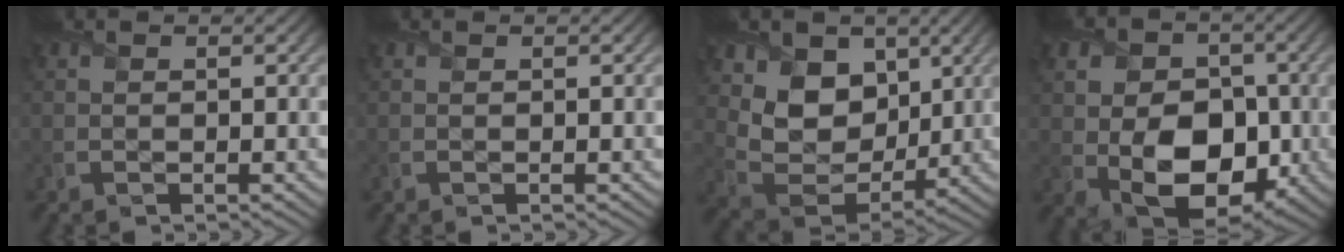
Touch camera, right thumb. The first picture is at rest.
{"total": 0.0}
{"total": 9.5, "force": [4.2, 6.9, 4.9], "torque": [-0.121, -0.016, 0.070]}
{"total": 13.3, "force": [-1.4, 9.6, 9.1], "torque": [-0.151, -0.017, -0.021]}